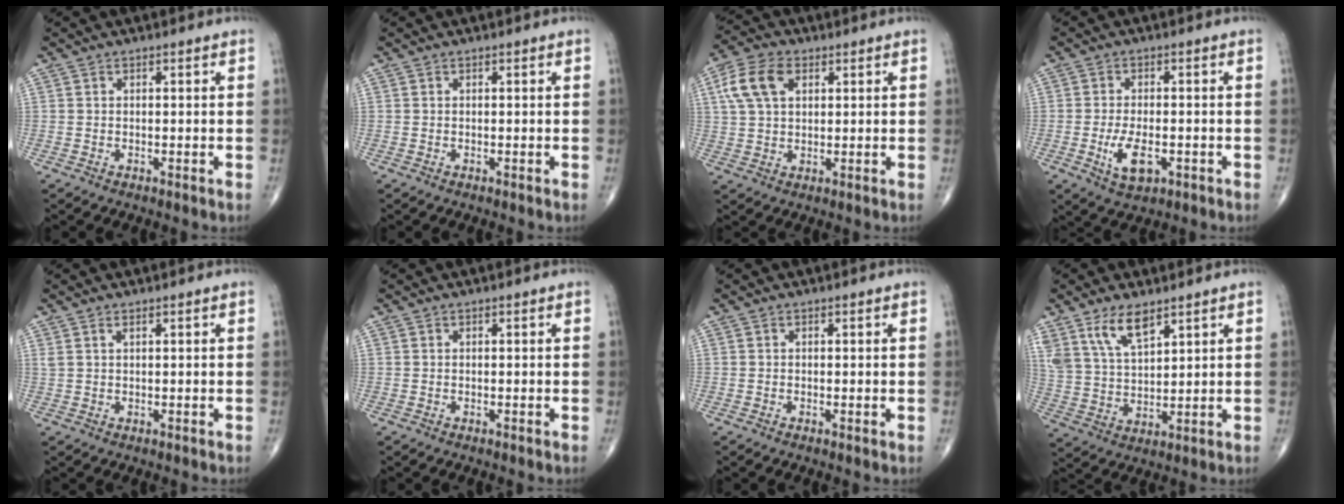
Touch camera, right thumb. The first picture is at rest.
{"total": 0.0}
{"total": 9.2, "force": [3.1, 5.8, 6.4], "torque": [-0.126, 0.010, 0.057]}
{"total": 6.3, "force": [-1.9, 3.1, 5.1], "torque": [-0.091, -0.002, -0.028]}
{"total": 1.2, "force": [0.8, 0.3, 0.8], "torque": [-0.020, 0.005, 0.020]}
{"total": 0.0}
{"total": 1.2, "force": [-0.3, 0.5, 1.0], "torque": [-0.020, -0.004, -0.008]}
{"total": 9.1, "force": [5.9, 3.7, 5.7], "torque": [-0.105, -0.025, 0.124]}